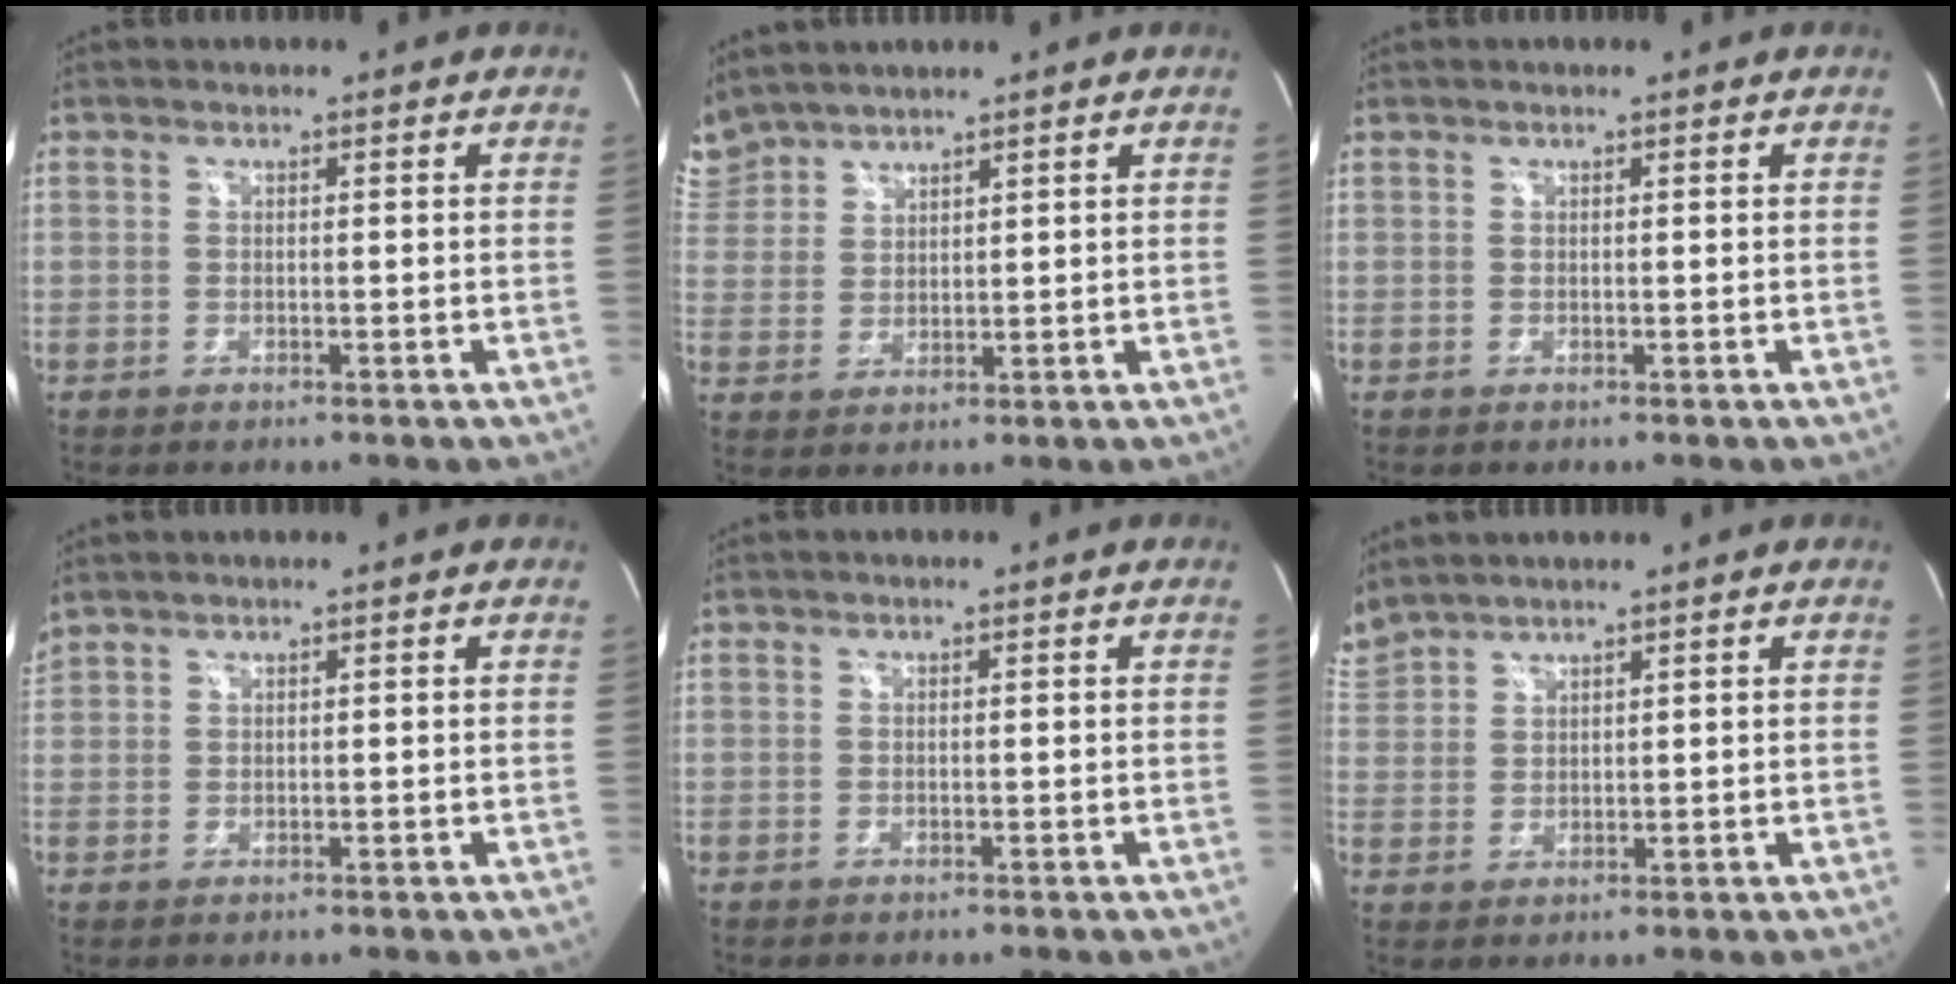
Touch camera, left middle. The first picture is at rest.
{"total": 5.9, "force": [5.7, 1.5, 0.4], "torque": [-0.021, 0.020, 0.121]}
{"total": 0.0}
{"total": 1.8, "force": [1.7, 0.4, 0.4], "torque": [-0.025, 0.021, 0.043]}
{"total": 0.0}
{"total": 5.0, "force": [4.8, 0.7, 1.1], "torque": [-0.033, 0.024, 0.102]}